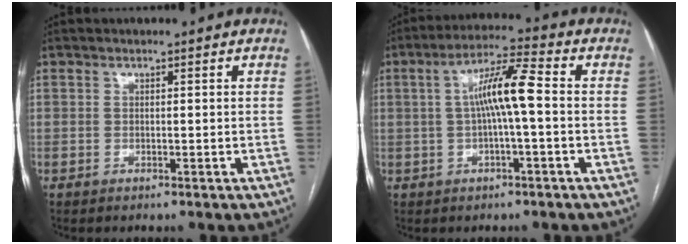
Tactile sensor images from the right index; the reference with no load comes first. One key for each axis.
{"total": 8.2, "fx": 0.3, "fy": 0.7, "fz": 8.2, "tx": -0.150, "ty": 0.019, "tz": 0.001}